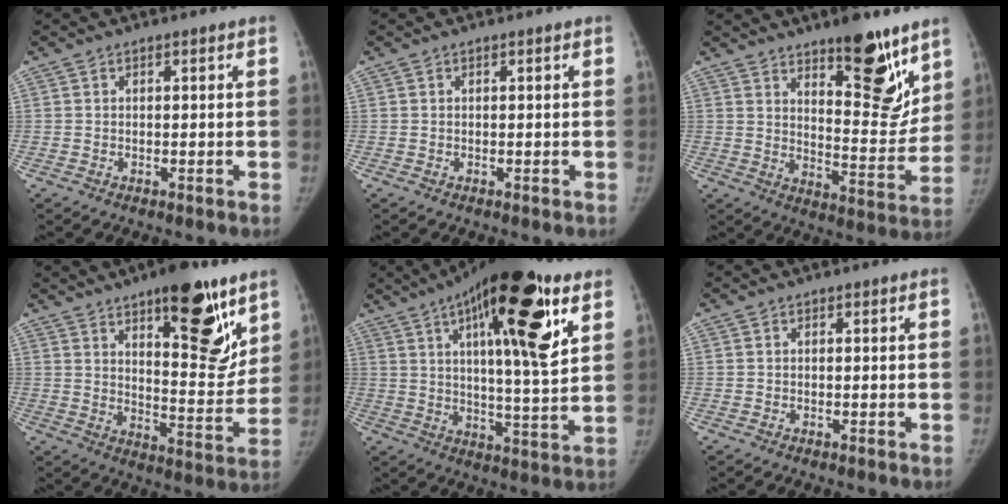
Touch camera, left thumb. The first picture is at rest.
{"total": 0.0}
{"total": 15.8, "force": [10.2, 5.6, 10.7], "torque": [-0.096, -0.080, 0.158]}
{"total": 18.9, "force": [10.7, 6.9, 14.0], "torque": [-0.145, -0.069, 0.160]}
{"total": 23.8, "force": [10.8, 6.5, 20.2], "torque": [-0.290, -0.024, 0.161]}
{"total": 0.0}